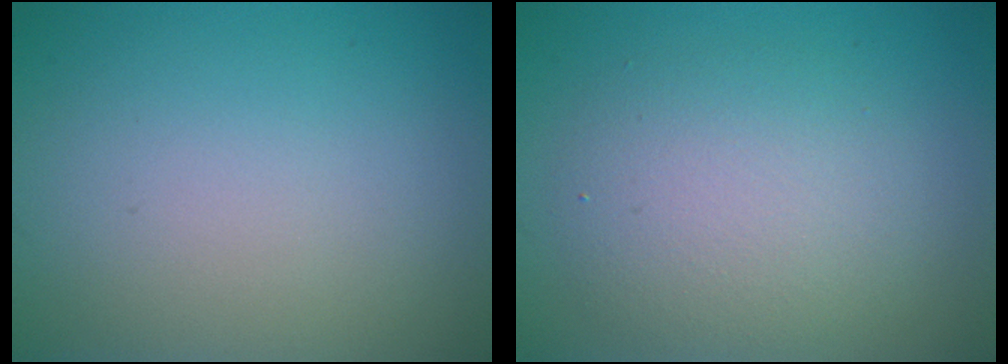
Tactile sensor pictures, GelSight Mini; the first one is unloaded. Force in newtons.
{"total": 4.6, "press": 4.6, "slide": 0.4}